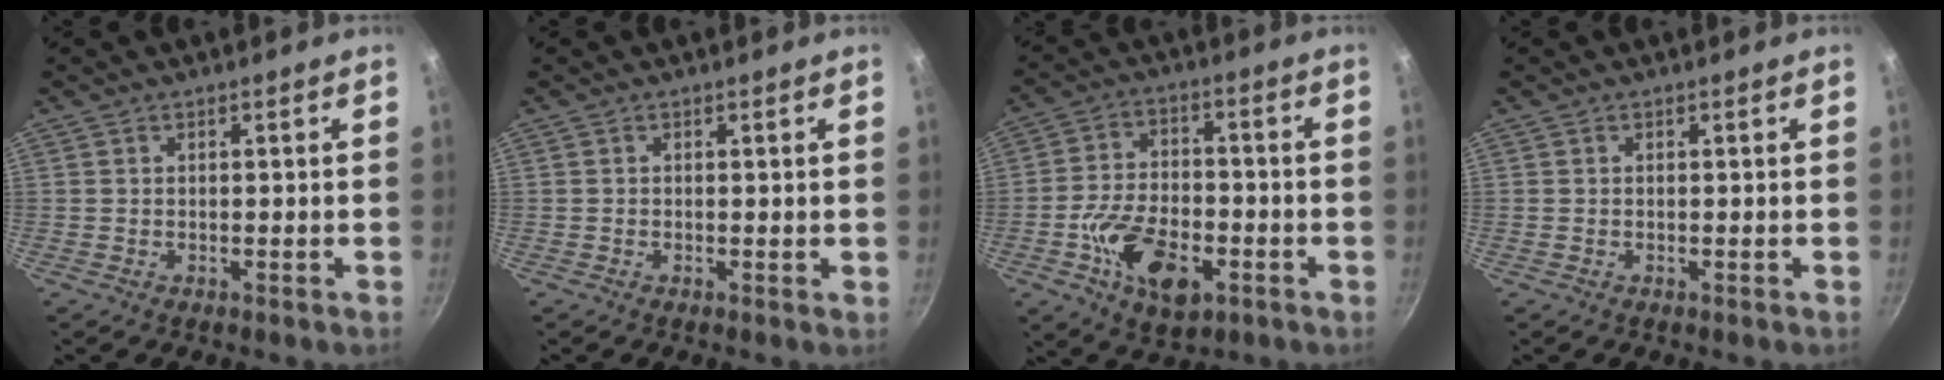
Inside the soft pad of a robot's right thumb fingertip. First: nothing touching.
{"total": 0.0}
{"total": 13.7, "force": [-4.9, 7.9, 10.1], "torque": [-0.162, 0.022, -0.085]}
{"total": 0.0}